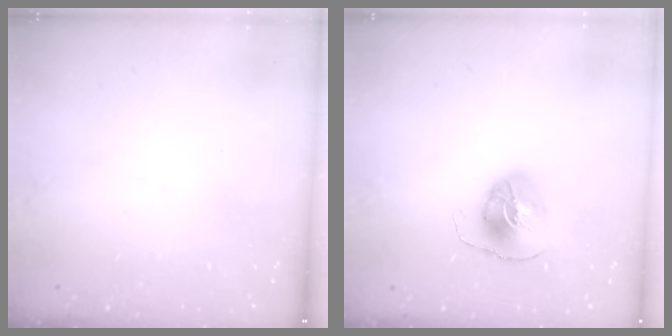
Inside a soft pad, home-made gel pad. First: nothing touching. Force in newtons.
{"total": 9.1, "press": 9.1, "slide": 0.5}